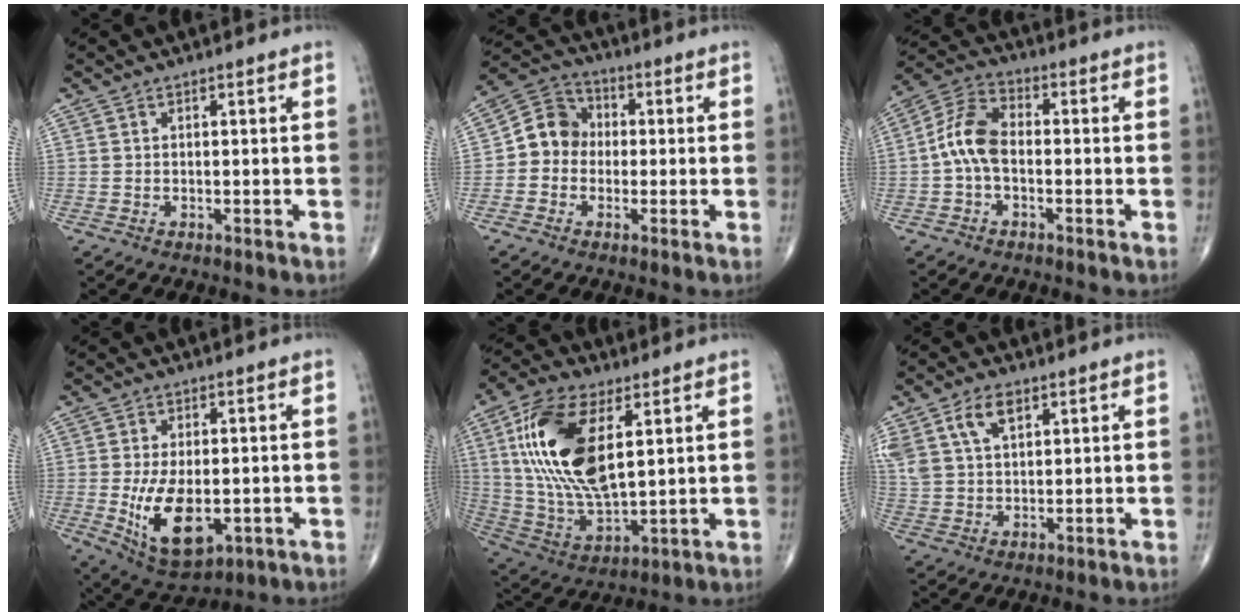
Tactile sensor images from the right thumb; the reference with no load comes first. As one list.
[{"total": 8.1, "force": [-0.7, 7.2, 3.6], "torque": [-0.042, 0.033, -0.031]}, {"total": 8.3, "force": [-1.0, 4.9, 6.7], "torque": [-0.130, 0.028, -0.032]}, {"total": 12.5, "force": [-2.2, 6.7, 10.3], "torque": [-0.172, -0.012, -0.018]}, {"total": 20.8, "force": [5.9, 9.8, 17.4], "torque": [-0.348, -0.019, 0.113]}, {"total": 10.3, "force": [5.1, 6.0, 6.6], "torque": [-0.140, -0.008, 0.102]}]